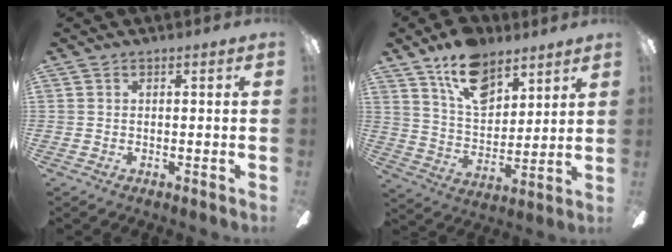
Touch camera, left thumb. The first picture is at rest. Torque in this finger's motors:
{"motor_torque": [0.70, 0.33, 1.33, -1.39, 0.33]}